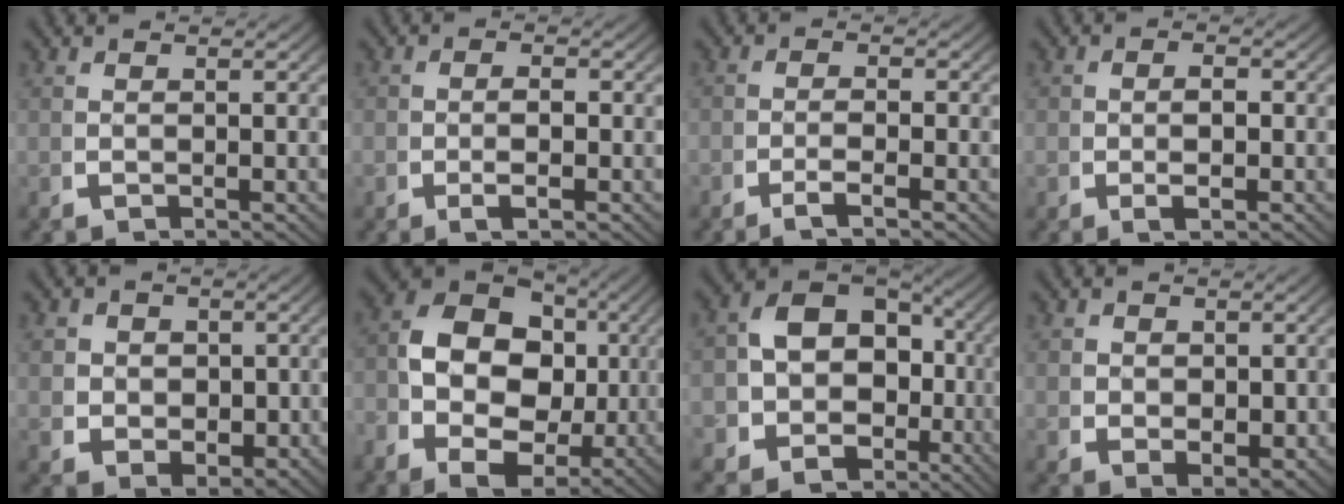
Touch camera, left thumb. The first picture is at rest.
{"total": 2.2, "force": [-0.5, 0.9, 1.9], "torque": [-0.036, -0.003, -0.009]}
{"total": 2.3, "force": [-1.4, 0.5, 1.7], "torque": [-0.036, 0.000, -0.031]}
{"total": 2.3, "force": [-0.4, 1.2, 1.9], "torque": [-0.035, -0.006, -0.004]}
{"total": 5.5, "force": [0.6, 4.6, 3.0], "torque": [-0.071, -0.031, 0.027]}
{"total": 11.8, "force": [0.8, 8.4, 8.3], "torque": [-0.161, -0.027, 0.012]}
{"total": 12.4, "force": [-2.5, 10.6, 6.0], "torque": [-0.143, -0.053, -0.032]}
{"total": 3.5, "force": [0.7, 2.6, 2.2], "torque": [-0.052, -0.024, 0.030]}